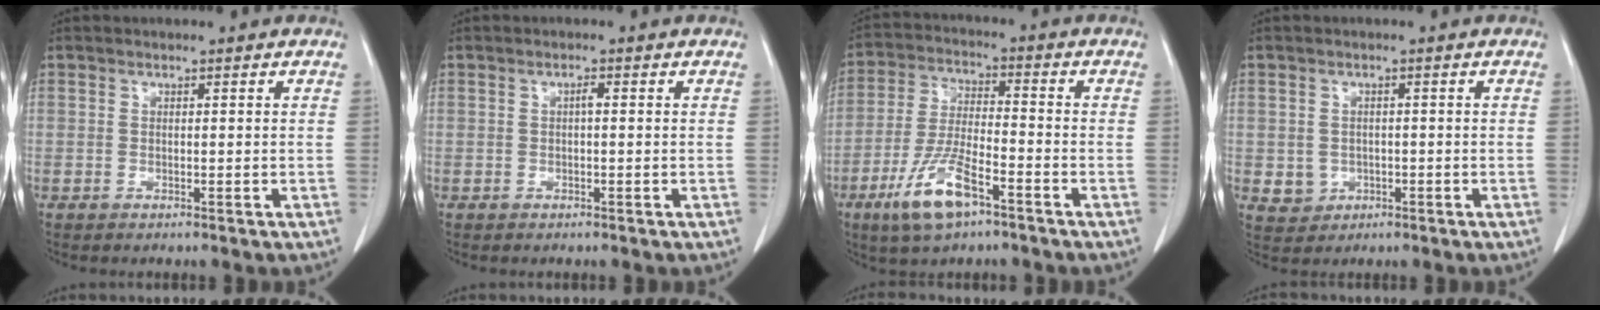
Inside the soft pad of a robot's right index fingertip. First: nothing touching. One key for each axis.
{"total": 0.9, "fx": 0.0, "fy": 0.2, "fz": 0.9, "tx": -0.015, "ty": 0.002, "tz": 0.000}
{"total": 10.3, "fx": -5.8, "fy": 2.6, "fz": 8.1, "tx": -0.173, "ty": -0.012, "tz": -0.105}
{"total": 3.3, "fx": -0.5, "fy": 3.2, "fz": 0.6, "tx": -0.006, "ty": 0.006, "tz": 0.005}